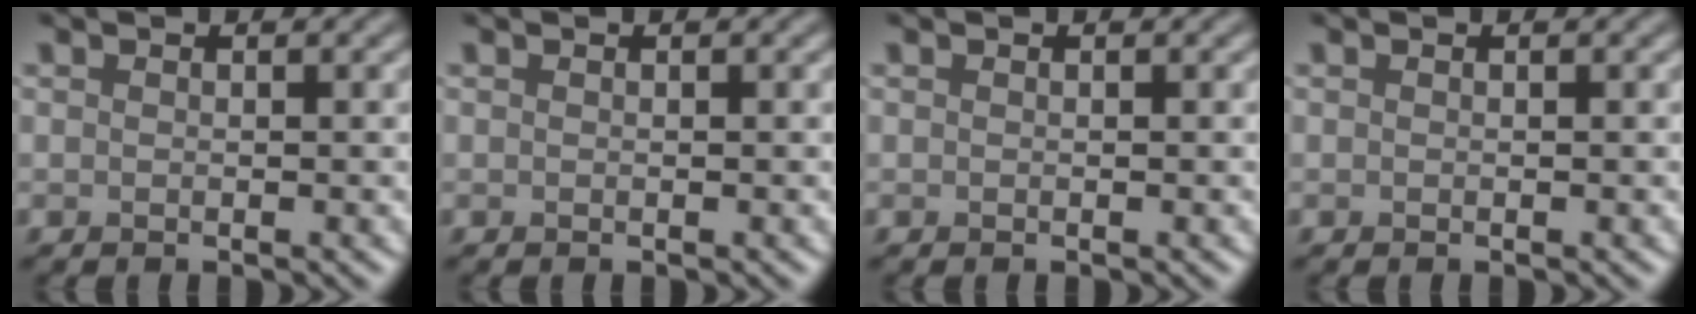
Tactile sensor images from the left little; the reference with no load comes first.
{"total": 0.0}
{"total": 0.0}
{"total": 0.0}